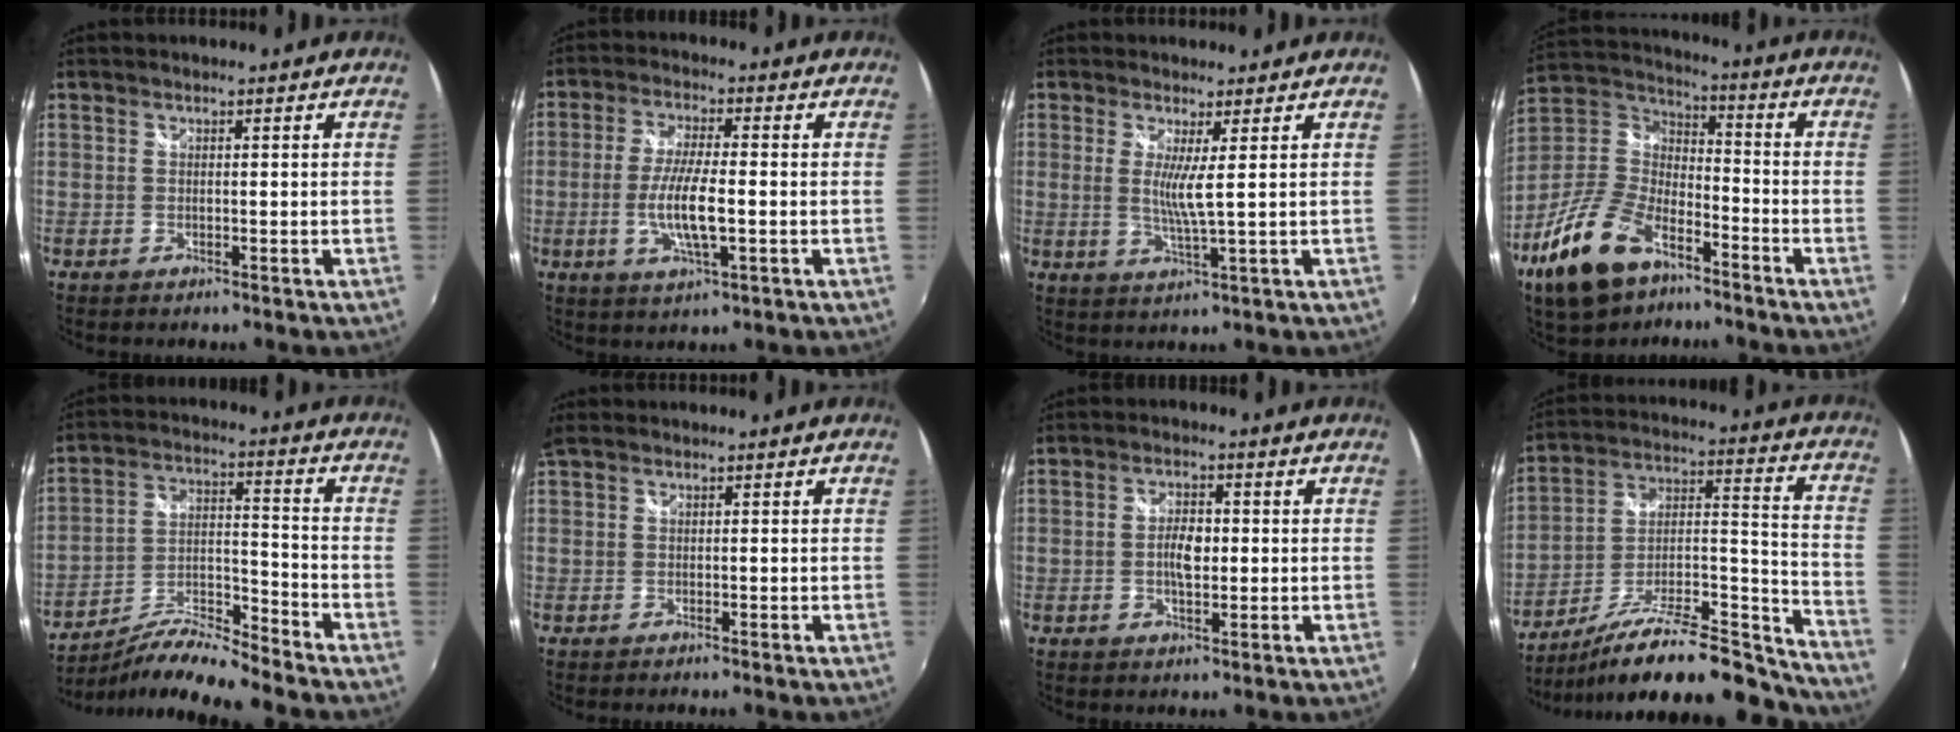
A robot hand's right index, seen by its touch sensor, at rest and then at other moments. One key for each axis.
{"total": 8.5, "fx": -1.7, "fy": 1.8, "fz": 8.2, "tx": -0.164, "ty": -0.010, "tz": -0.032}
{"total": 4.3, "fx": 1.0, "fy": -0.6, "fz": 4.2, "tx": -0.078, "ty": -0.014, "tz": 0.013}
{"total": 18.9, "fx": -11.2, "fy": 9.9, "fz": 11.7, "tx": -0.260, "ty": -0.005, "tz": -0.207}
{"total": 11.6, "fx": -10.7, "fy": 0.0, "fz": 4.4, "tx": -0.085, "ty": -0.001, "tz": -0.202}
{"total": 2.7, "fx": 0.4, "fy": 1.9, "fz": 1.8, "tx": -0.037, "ty": 0.001, "tz": 0.006}
{"total": 4.5, "fx": -0.2, "fy": 2.2, "fz": 4.0, "tx": -0.072, "ty": 0.004, "tz": -0.005}
{"total": 25.2, "fx": -20.7, "fy": 5.9, "fz": 13.1, "tx": -0.174, "ty": 0.005, "tz": -0.317}